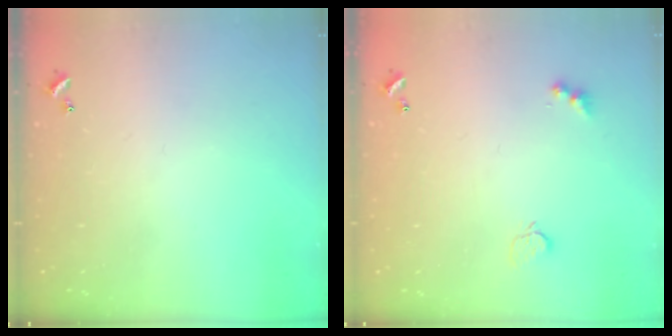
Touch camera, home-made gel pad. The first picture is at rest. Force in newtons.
{"total": 4.2, "press": 4.2, "slide": 0.6}